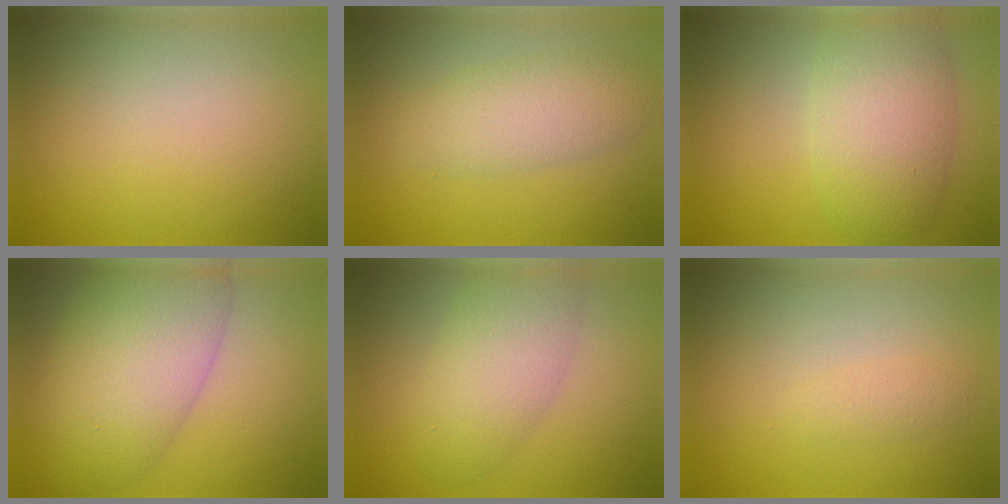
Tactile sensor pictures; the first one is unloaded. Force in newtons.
{"total": 3.8, "press": 3.8, "slide": 0.1}
{"total": 6.5, "press": 6.5, "slide": 0.3}
{"total": 9.1, "press": 9.1, "slide": 0.1}
{"total": 4.8, "press": 4.7, "slide": 0.2}
{"total": 1.0, "press": 1.0, "slide": 0.1}